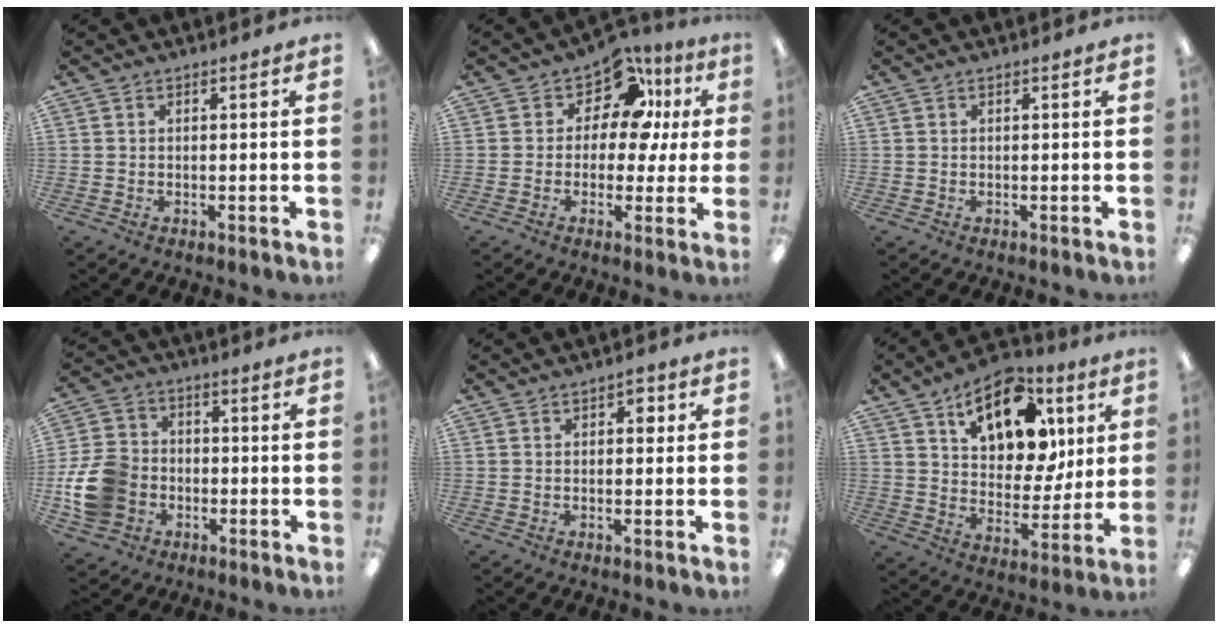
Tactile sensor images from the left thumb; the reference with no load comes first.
{"total": 11.5, "force": [5.7, 7.2, 6.9], "torque": [-0.110, -0.034, 0.104]}
{"total": 0.0}
{"total": 12.8, "force": [-3.2, 10.6, 6.3], "torque": [-0.131, 0.032, -0.055]}
{"total": 2.2, "force": [0.7, 1.4, 1.5], "torque": [-0.016, 0.000, 0.008]}
{"total": 18.5, "force": [9.6, 11.1, 11.3], "torque": [-0.164, -0.033, 0.166]}